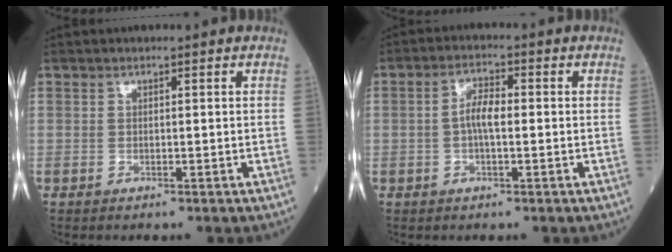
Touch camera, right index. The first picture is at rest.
{"total": 3.7, "force": [-0.4, 1.2, 3.5], "torque": [-0.068, 0.010, -0.009]}